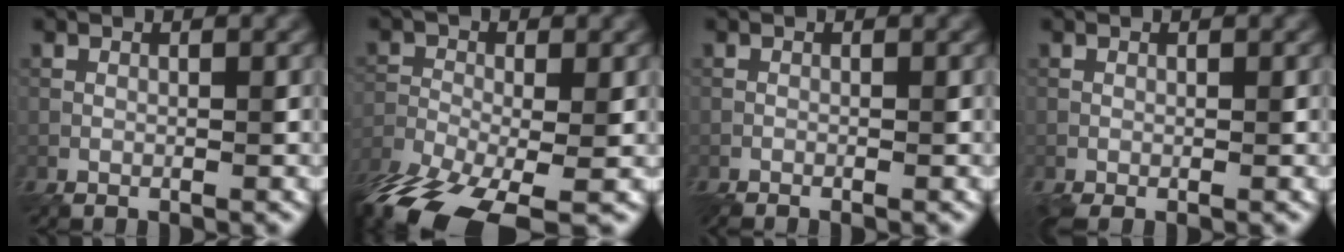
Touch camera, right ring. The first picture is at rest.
{"total": 10.9, "force": [-8.2, 3.3, 6.4], "torque": [-0.137, -0.027, -0.149]}
{"total": 1.1, "force": [-0.9, 0.1, 0.6], "torque": [-0.014, -0.003, -0.018]}
{"total": 1.0, "force": [-0.5, 0.3, 0.8], "torque": [-0.020, -0.006, -0.010]}